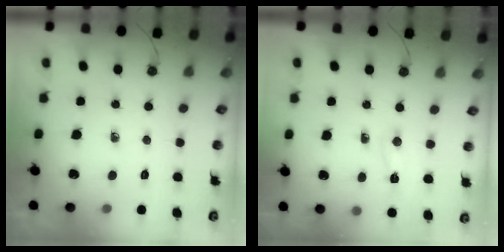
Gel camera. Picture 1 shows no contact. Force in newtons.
{"total": 2.0, "press": 2.0, "slide": 0.4}